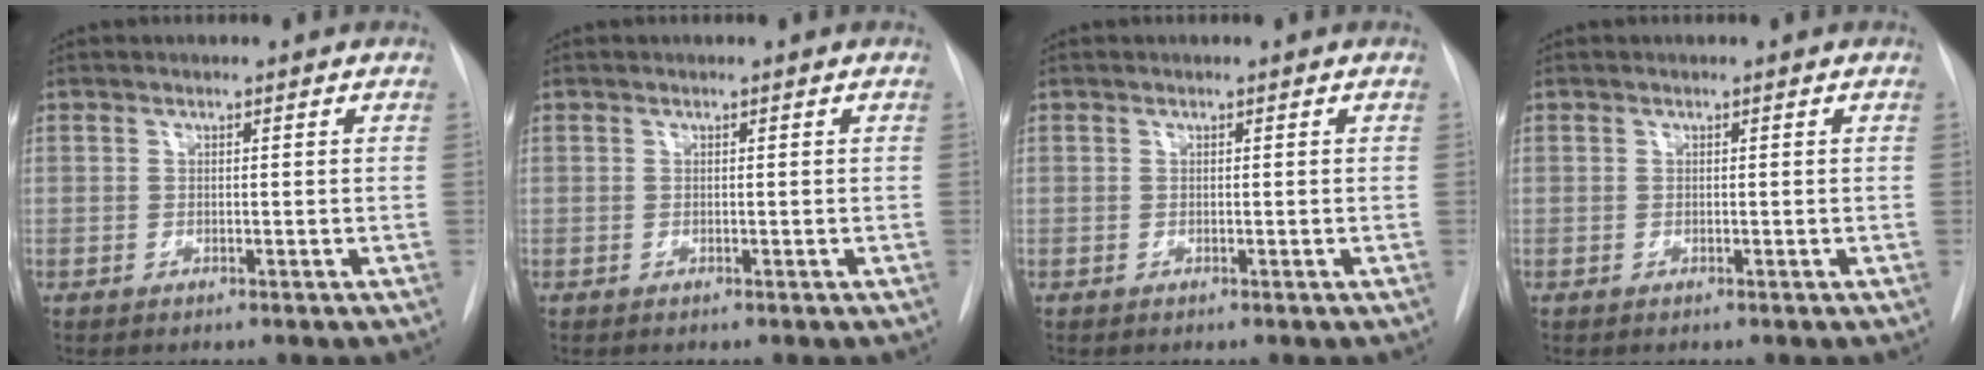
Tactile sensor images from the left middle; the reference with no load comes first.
{"total": 0.0}
{"total": 0.0}
{"total": 0.0}